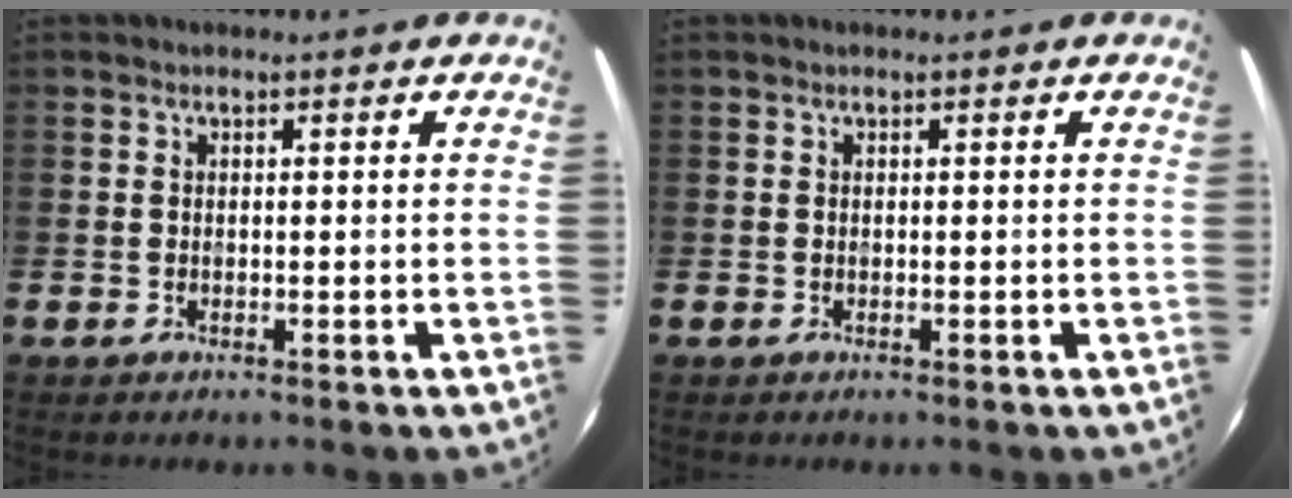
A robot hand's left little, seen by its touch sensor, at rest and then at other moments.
{"total": 0.0}